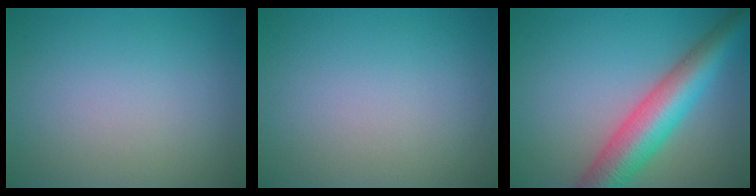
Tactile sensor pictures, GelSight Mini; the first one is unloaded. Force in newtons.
{"total": 0.0}
{"total": 8.1, "press": 8.1, "slide": 0.2}